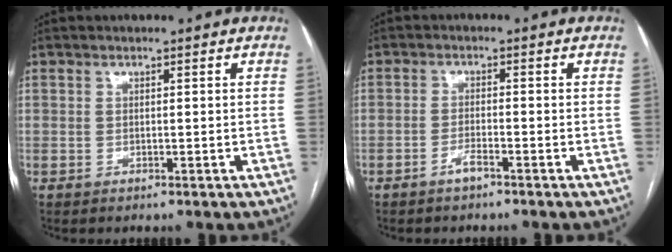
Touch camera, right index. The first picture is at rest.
{"total": 2.0, "force": [-1.5, 0.0, 1.3], "torque": [-0.027, -0.001, -0.030]}